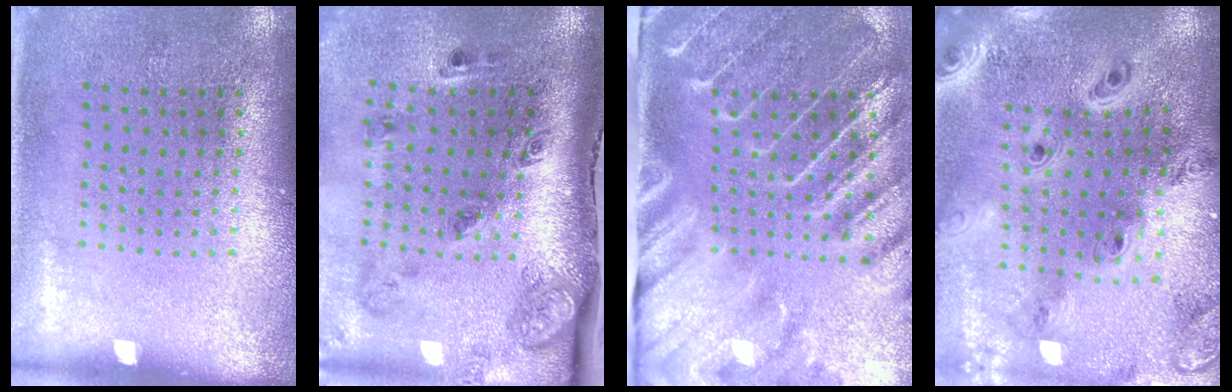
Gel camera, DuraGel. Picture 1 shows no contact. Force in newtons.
{"total": 3.2, "press": 2.0, "slide": 2.5}
{"total": 4.1, "press": 3.3, "slide": 2.4}
{"total": 4.1, "press": 3.1, "slide": 2.6}